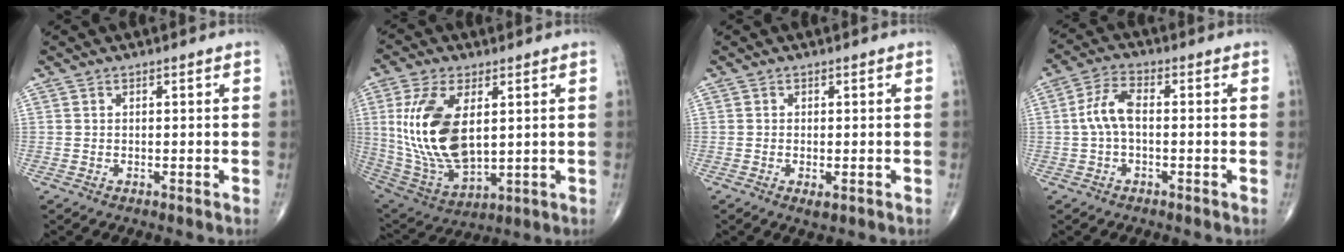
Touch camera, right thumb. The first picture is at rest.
{"total": 18.0, "force": [3.0, 9.4, 15.0], "torque": [-0.301, -0.021, 0.071]}
{"total": 1.6, "force": [-0.6, 0.7, 1.4], "torque": [-0.026, -0.004, -0.008]}
{"total": 6.1, "force": [-0.2, 2.9, 5.4], "torque": [-0.115, 0.019, -0.012]}